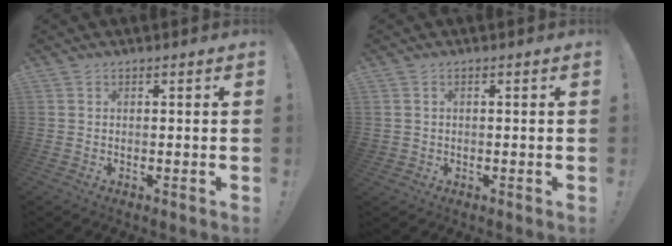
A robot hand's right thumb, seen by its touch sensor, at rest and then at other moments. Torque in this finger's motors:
{"motor_torque": [-0.42, 1.11, 1.41, -0.09, 0.13]}